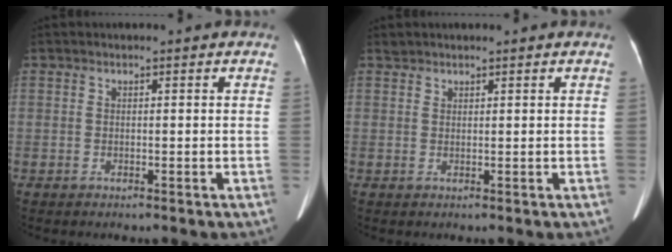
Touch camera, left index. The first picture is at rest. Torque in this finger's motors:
{"motor_torque": [-0.09, -0.01, -0.01, 0.01]}